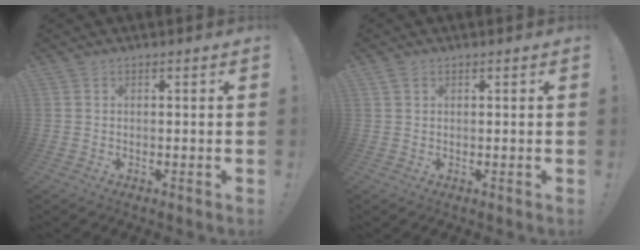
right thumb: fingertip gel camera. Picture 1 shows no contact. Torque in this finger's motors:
{"motor_torque": [-0.02, -0.05, 0.13, 0.01, 0.00]}